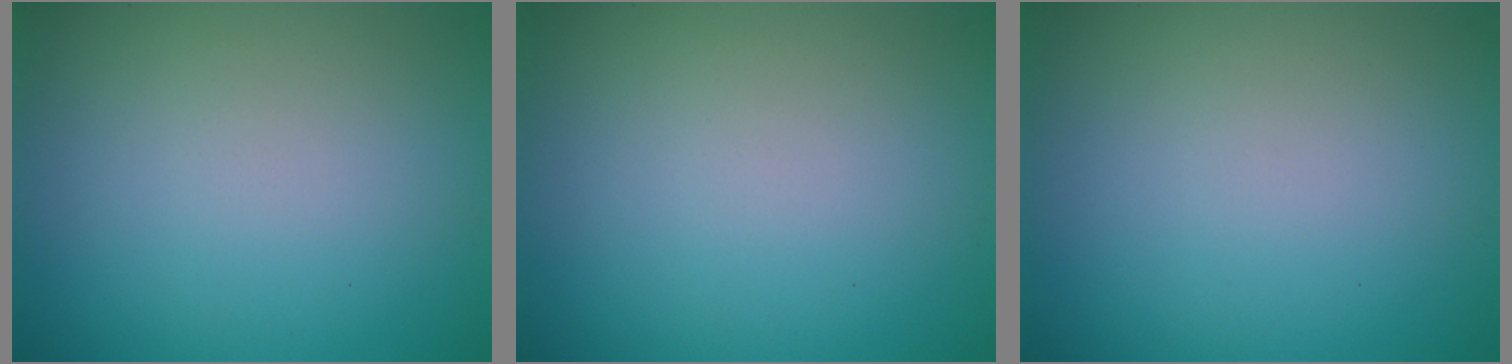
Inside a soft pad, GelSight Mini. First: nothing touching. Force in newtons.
{"total": 0.0}
{"total": 0.0}